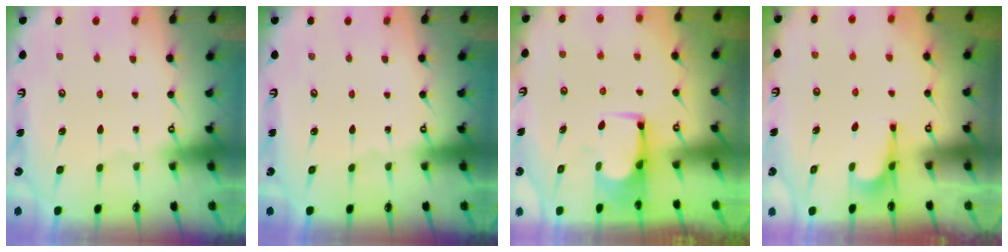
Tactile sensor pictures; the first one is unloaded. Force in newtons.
{"total": 0.0}
{"total": 1.8, "press": 1.7, "slide": 0.3}
{"total": 2.2, "press": 2.2, "slide": 0.5}